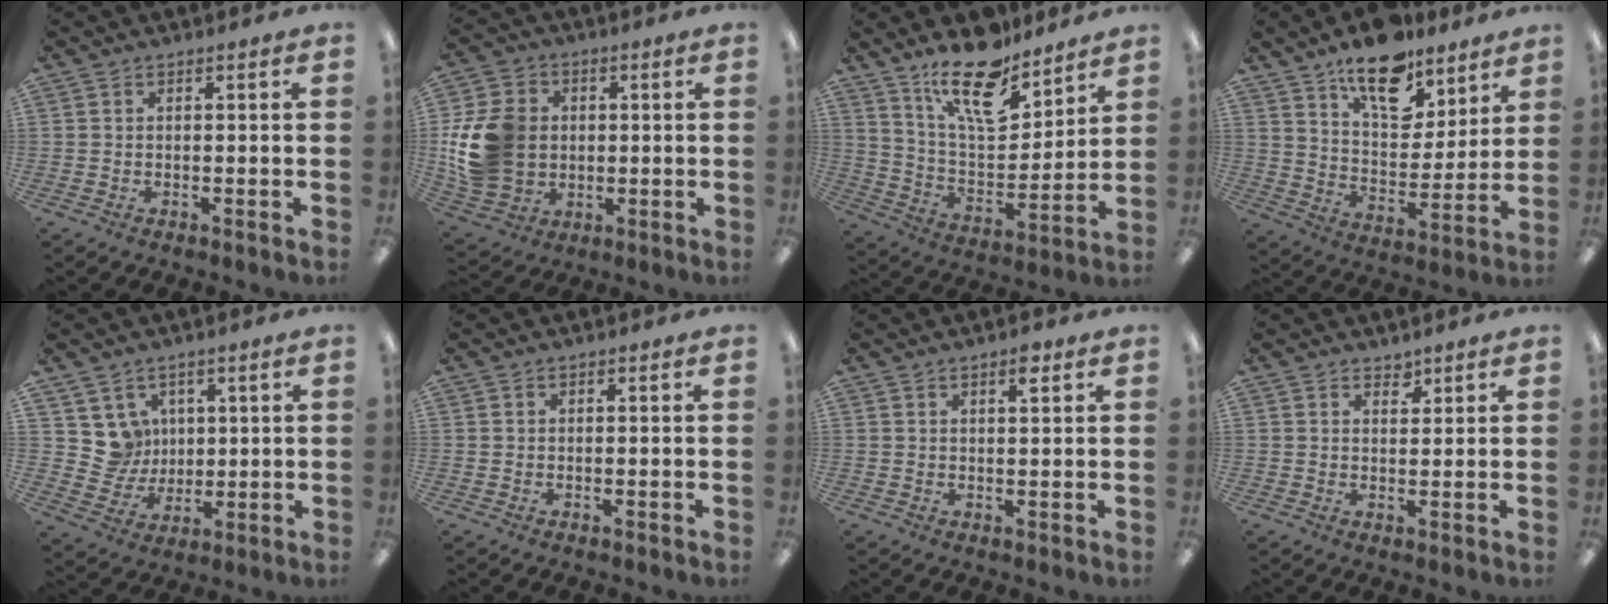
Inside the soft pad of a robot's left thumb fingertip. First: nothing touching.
{"total": 14.9, "force": [0.6, 12.4, 8.2], "torque": [-0.176, 0.011, 0.018]}
{"total": 17.8, "force": [12.9, 7.0, 10.1], "torque": [-0.163, -0.079, 0.221]}
{"total": 15.9, "force": [11.6, 7.9, 7.5], "torque": [-0.110, -0.070, 0.206]}
{"total": 7.7, "force": [3.2, 7.0, 0.4], "torque": [-0.012, -0.016, 0.066]}
{"total": 0.0}
{"total": 3.0, "force": [2.0, 0.8, 2.1], "torque": [-0.029, -0.004, 0.031]}
{"total": 2.2, "force": [2.0, 0.8, 0.3], "torque": [0.010, -0.015, 0.034]}